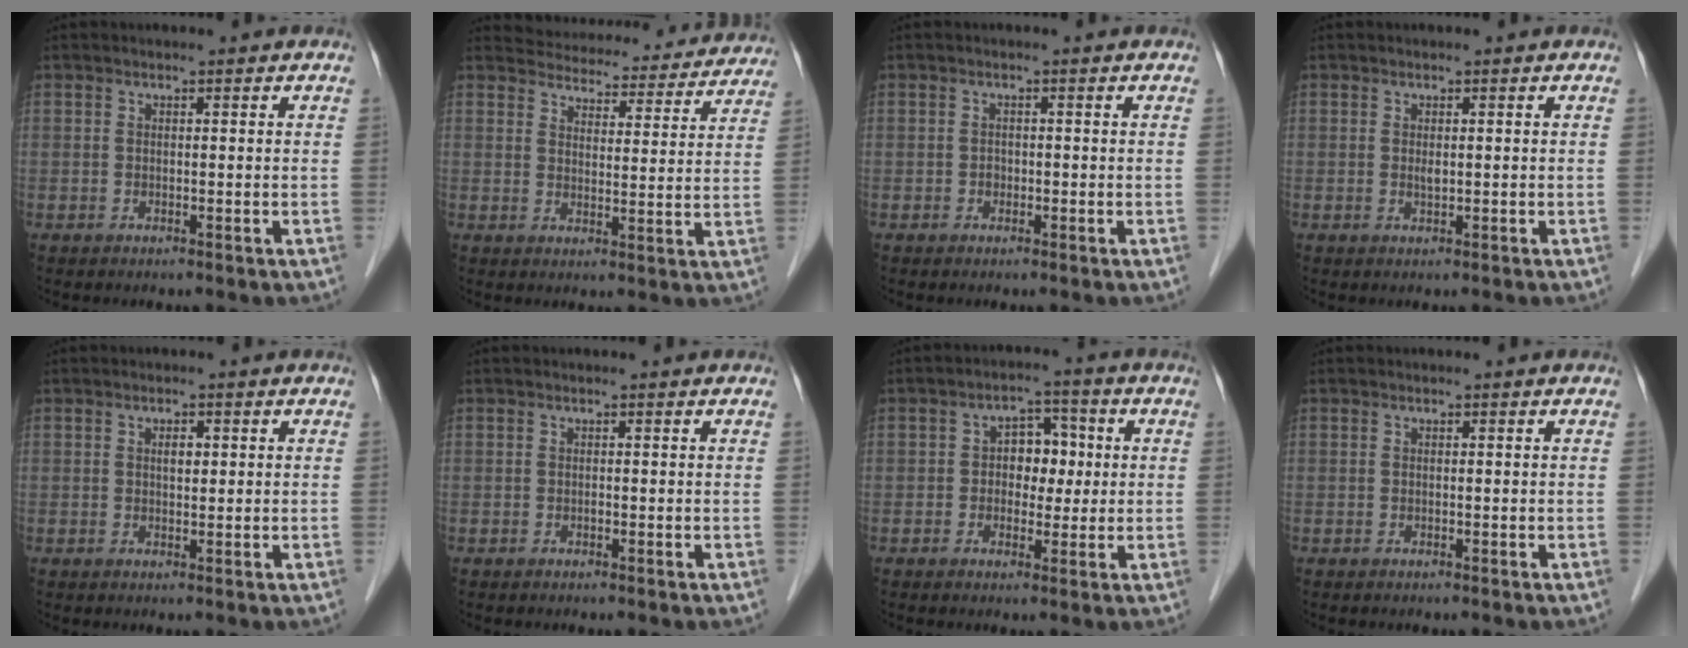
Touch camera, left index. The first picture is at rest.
{"total": 20.0, "force": [18.9, 5.5, 3.7], "torque": [-0.038, -0.010, 0.219]}
{"total": 1.4, "force": [-0.5, 1.1, 0.6], "torque": [-0.006, 0.005, -0.008]}
{"total": 0.8, "force": [0.0, 0.3, 0.7], "torque": [-0.013, -0.001, 0.002]}
{"total": 1.6, "force": [0.4, 0.7, 1.4], "torque": [-0.024, 0.001, 0.008]}
{"total": 0.0}
{"total": 5.4, "force": [0.3, 3.7, 3.9], "torque": [-0.061, 0.023, 0.004]}
{"total": 0.0}